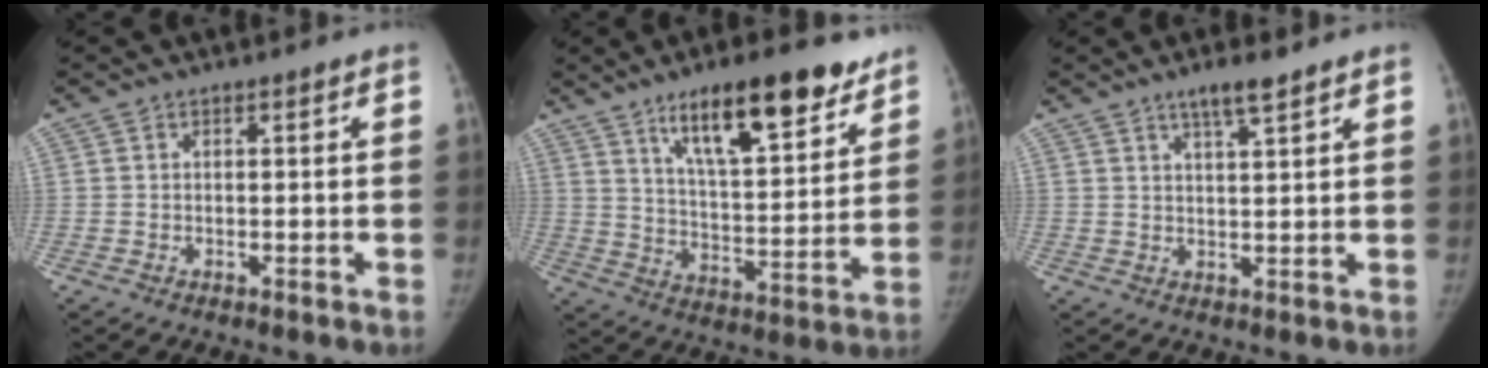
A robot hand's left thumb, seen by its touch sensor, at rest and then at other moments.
{"total": 18.8, "force": [12.2, 5.7, 13.0], "torque": [-0.163, -0.058, 0.201]}
{"total": 4.3, "force": [3.1, 0.5, 3.0], "torque": [-0.051, -0.018, 0.056]}